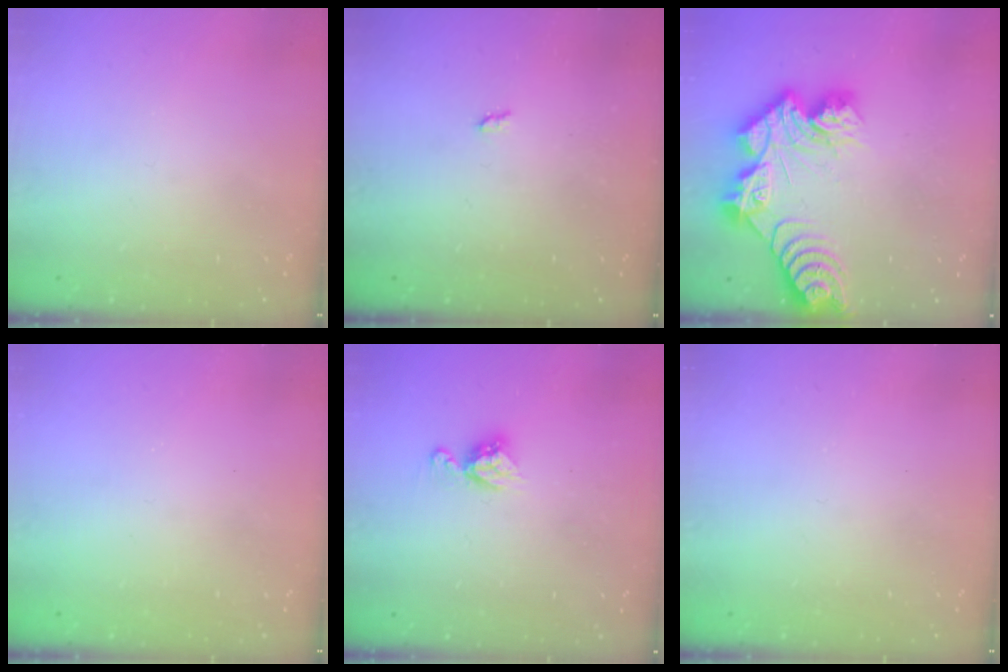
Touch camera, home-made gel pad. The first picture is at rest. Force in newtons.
{"total": 1.2, "press": 1.2, "slide": 0.2}
{"total": 15.7, "press": 15.6, "slide": 1.2}
{"total": 0.0}
{"total": 7.2, "press": 7.2, "slide": 0.5}
{"total": 0.0}